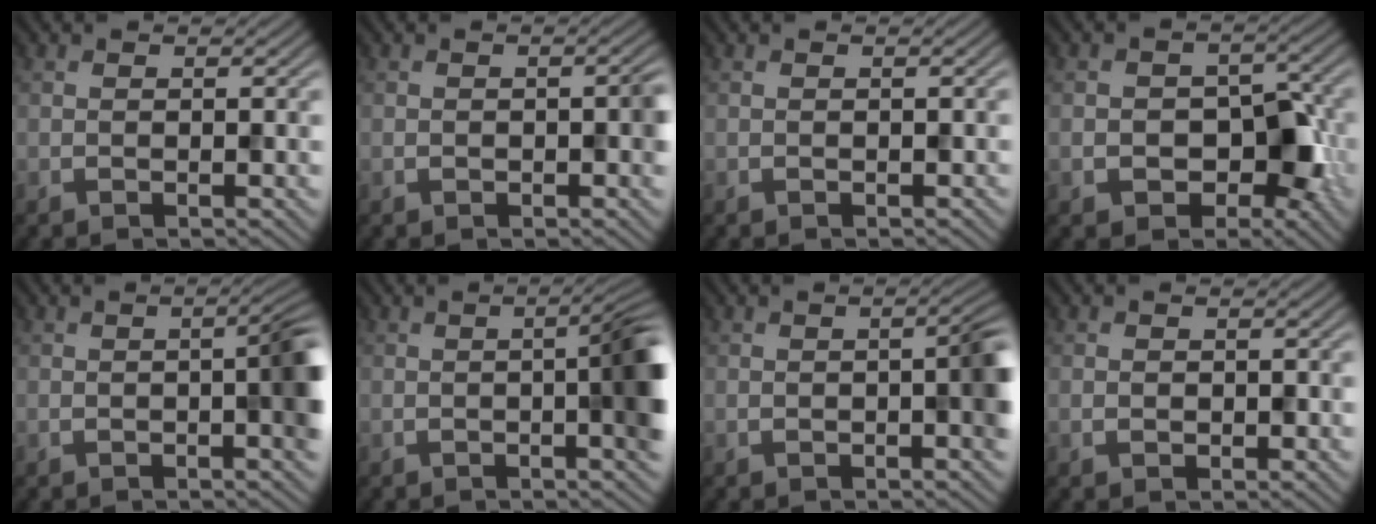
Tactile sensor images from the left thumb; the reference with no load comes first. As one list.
[{"total": 1.9, "force": [-0.4, 1.0, 1.5], "torque": [-0.024, 0.000, -0.007]}, {"total": 0.0}, {"total": 6.9, "force": [-2.2, 5.0, 4.2], "torque": [-0.056, -0.004, -0.036]}, {"total": 4.6, "force": [-0.5, 1.0, 4.5], "torque": [-0.067, 0.004, -0.008]}, {"total": 7.0, "force": [-0.7, 1.7, 6.8], "torque": [-0.094, 0.001, -0.010]}, {"total": 3.5, "force": [-0.4, 0.8, 3.3], "torque": [-0.051, 0.005, -0.009]}, {"total": 1.1, "force": [-0.3, 1.0, 0.5], "torque": [-0.010, -0.005, -0.006]}]